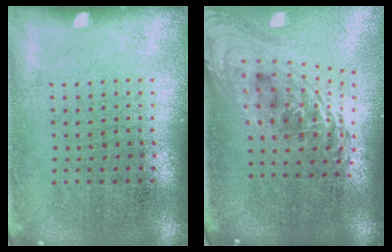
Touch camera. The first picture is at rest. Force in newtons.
{"total": 2.2, "press": 1.6, "slide": 1.6}